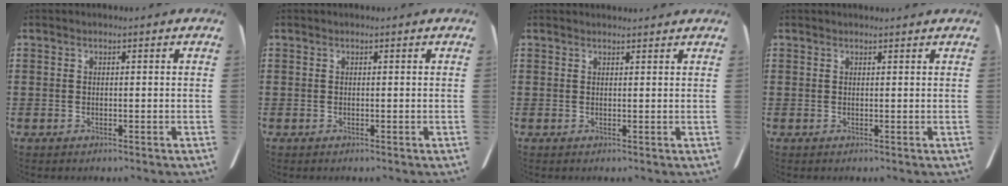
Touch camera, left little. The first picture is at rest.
{"total": 0.0}
{"total": 1.1, "force": [1.0, 0.1, 0.2], "torque": [0.003, -0.001, 0.017]}
{"total": 0.6, "force": [0.5, 0.0, 0.2], "torque": [0.003, -0.002, 0.008]}